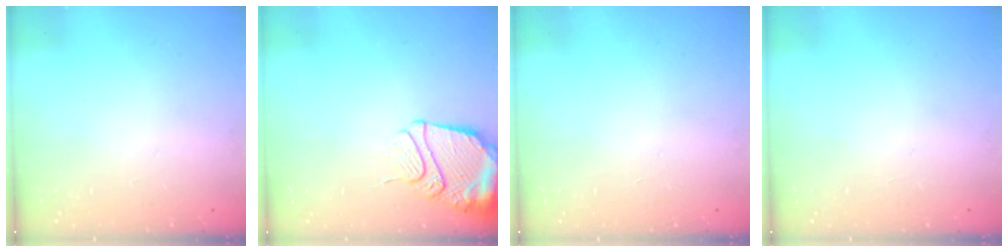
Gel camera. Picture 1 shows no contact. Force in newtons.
{"total": 13.3, "press": 13.2, "slide": 1.4}
{"total": 0.0}
{"total": 1.0, "press": 0.0, "slide": 1.0}